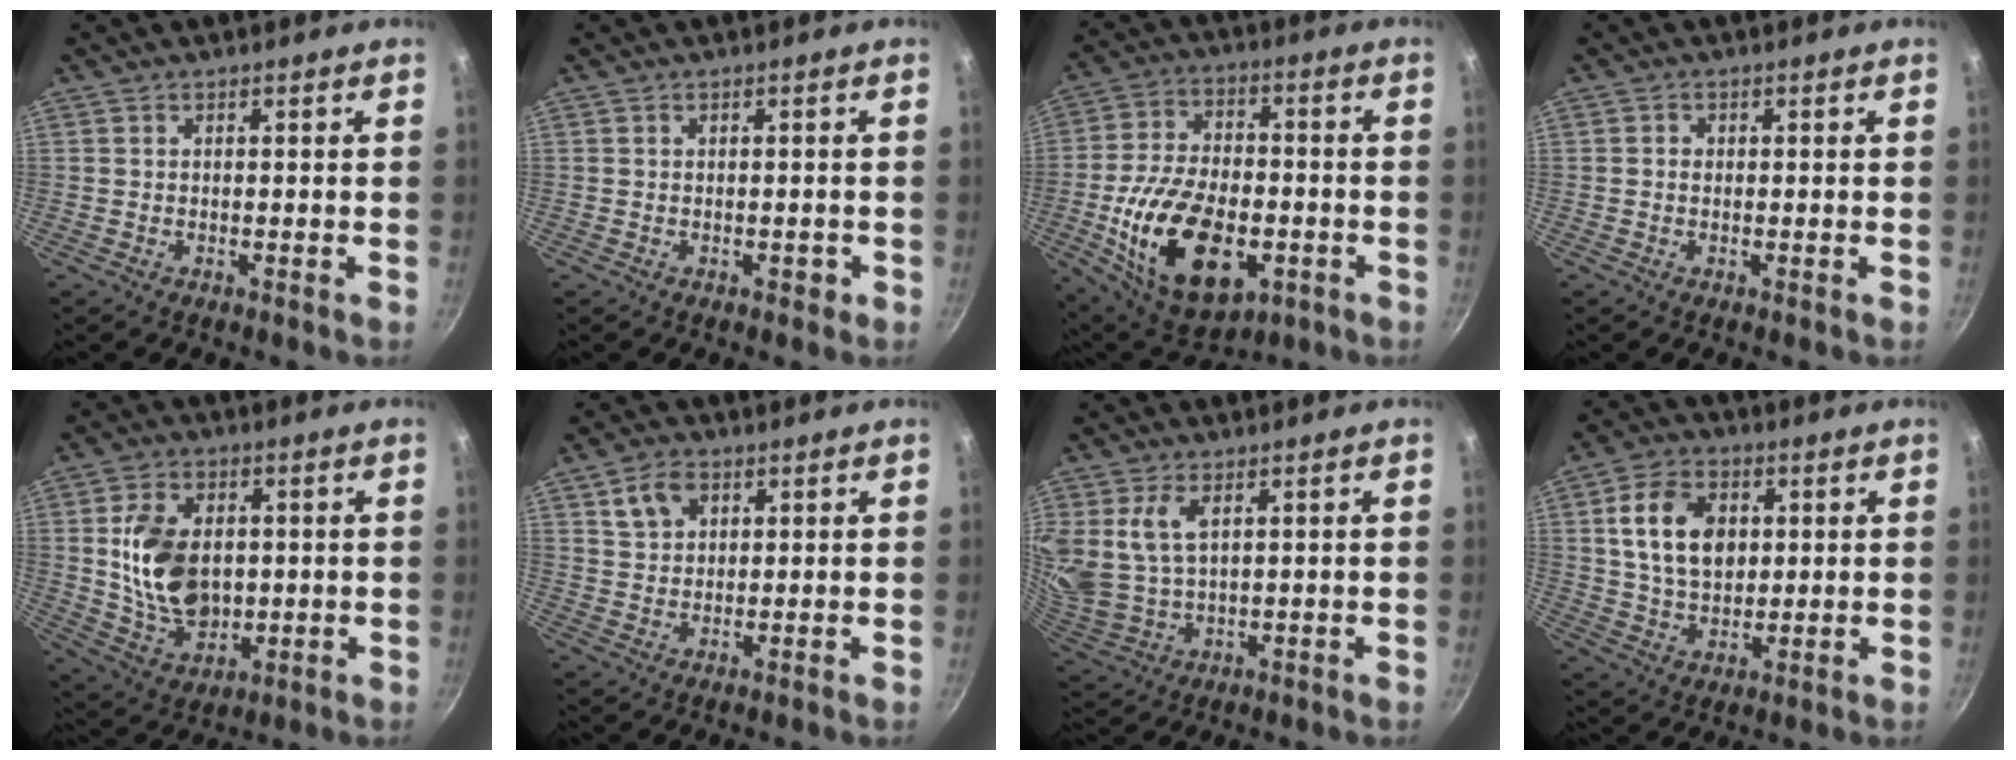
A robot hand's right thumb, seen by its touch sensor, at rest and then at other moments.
{"total": 1.2, "force": [-0.4, 0.9, 0.7], "torque": [0.002, 0.007, -0.003]}
{"total": 22.2, "force": [-5.8, 12.9, 17.0], "torque": [-0.286, 0.020, -0.086]}
{"total": 1.0, "force": [-0.1, 0.9, 0.4], "torque": [-0.007, 0.005, -0.002]}
{"total": 14.6, "force": [1.1, 10.1, 10.5], "torque": [-0.165, -0.010, 0.030]}
{"total": 5.7, "force": [2.6, 4.0, 3.1], "torque": [-0.042, -0.002, 0.047]}
{"total": 10.0, "force": [3.6, 6.0, 7.1], "torque": [-0.136, -0.026, 0.082]}
{"total": 12.6, "force": [2.7, 8.9, 8.6], "torque": [-0.131, -0.002, 0.047]}